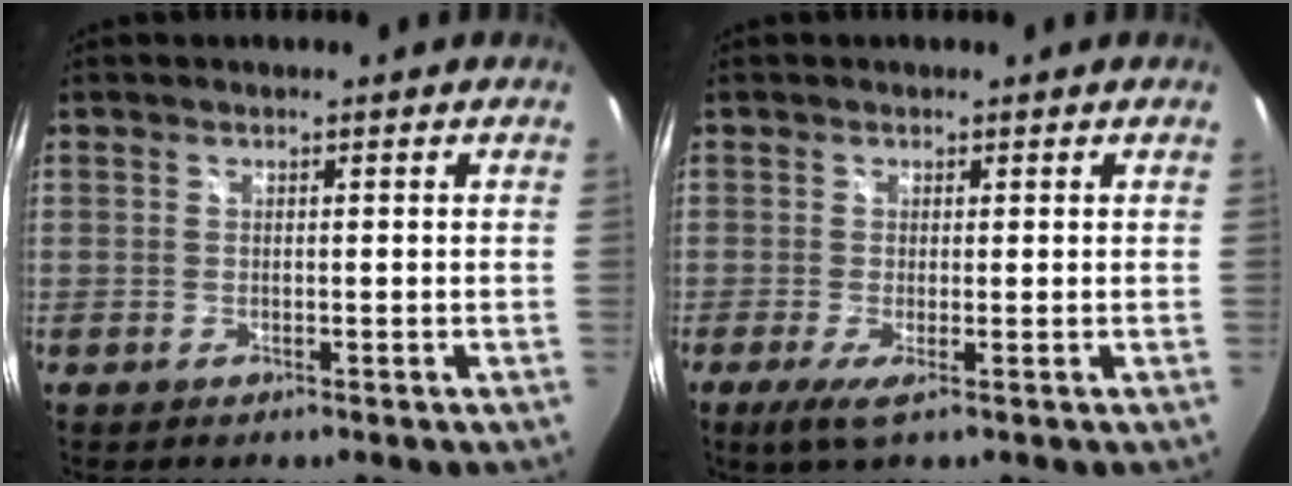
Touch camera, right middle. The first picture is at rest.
{"total": 2.9, "force": [-0.9, 0.0, 2.8], "torque": [-0.060, -0.011, -0.018]}